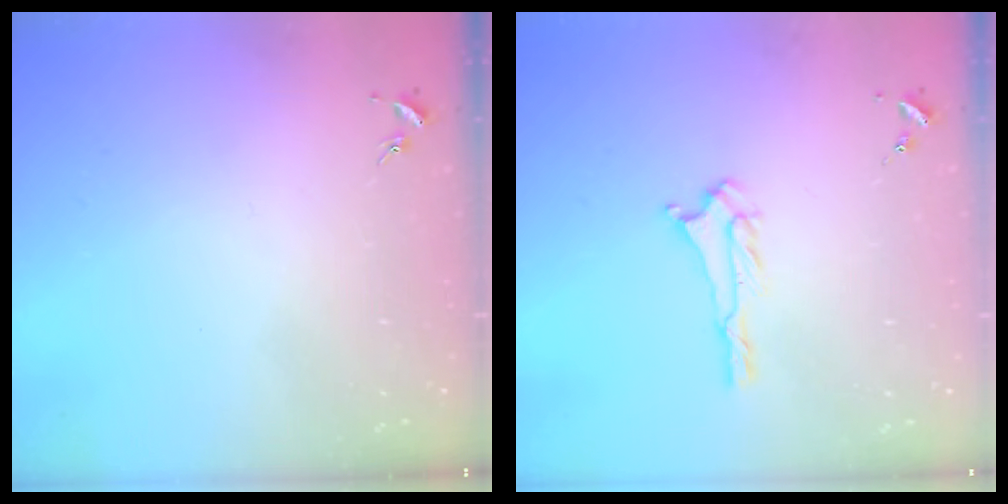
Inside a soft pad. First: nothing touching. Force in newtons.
{"total": 1.9, "press": 1.9, "slide": 0.4}